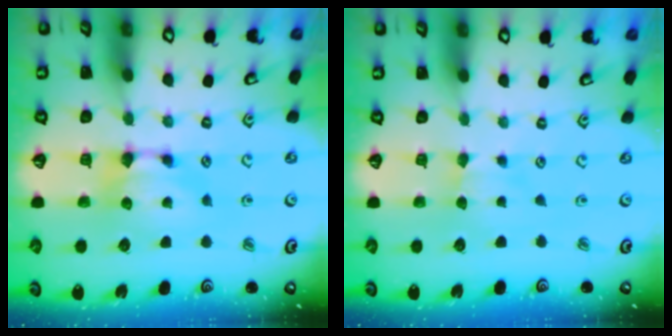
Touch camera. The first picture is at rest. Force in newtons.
{"total": 1.7, "press": 1.6, "slide": 0.4}